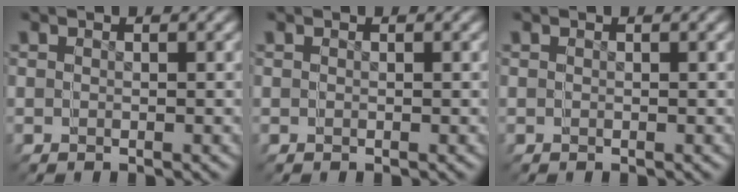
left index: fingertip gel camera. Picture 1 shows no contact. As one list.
[{"total": 0.0}, {"total": 0.0}]